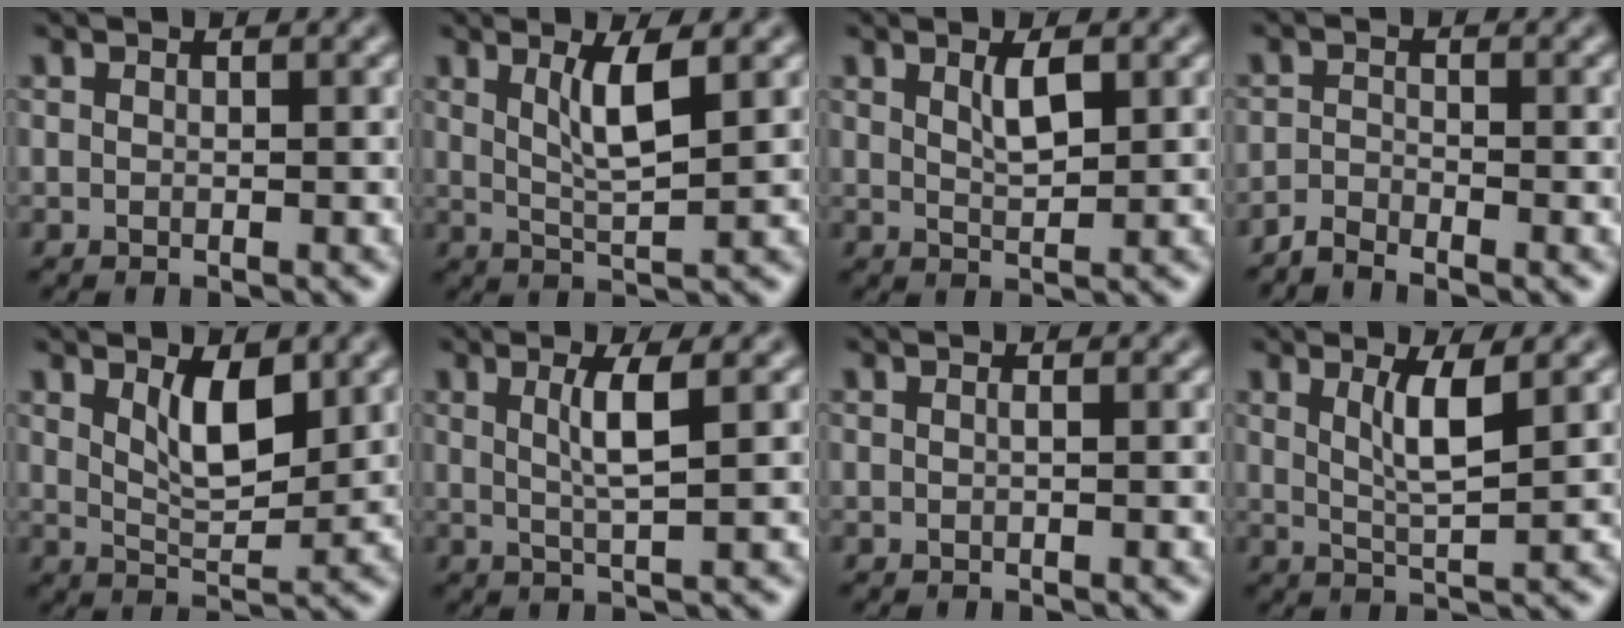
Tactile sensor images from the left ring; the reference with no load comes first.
{"total": 3.6, "force": [1.4, 0.7, 3.2], "torque": [-0.058, -0.005, 0.029]}
{"total": 2.2, "force": [1.1, 0.6, 1.8], "torque": [-0.033, -0.002, 0.020]}
{"total": 1.7, "force": [-1.6, 0.2, 0.4], "torque": [-0.009, -0.001, -0.039]}
{"total": 3.9, "force": [1.8, 1.5, 3.2], "torque": [-0.059, -0.005, 0.034]}
{"total": 3.0, "force": [0.9, 0.5, 2.8], "torque": [-0.049, -0.003, 0.016]}
{"total": 0.0}
{"total": 3.2, "force": [1.3, 0.6, 2.9], "torque": [-0.052, -0.006, 0.026]}